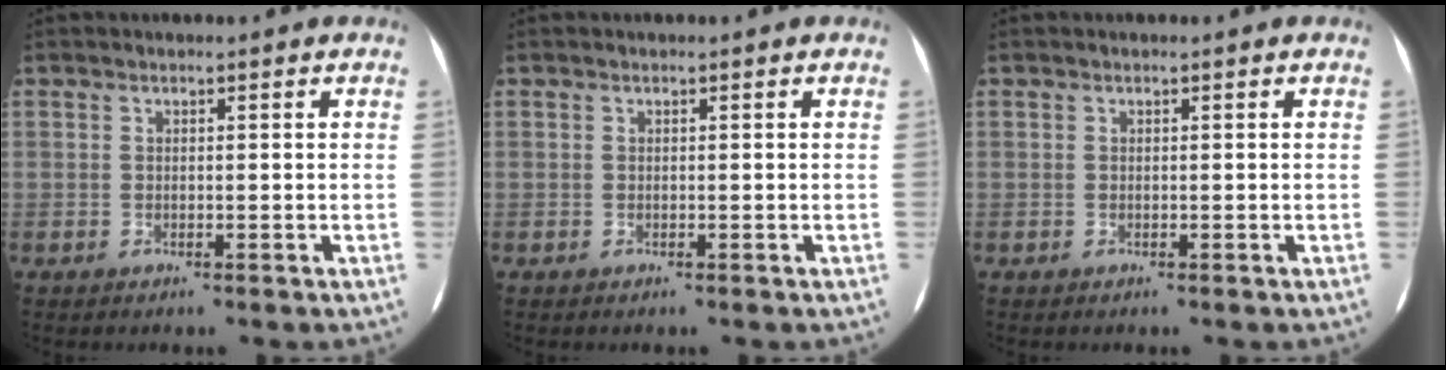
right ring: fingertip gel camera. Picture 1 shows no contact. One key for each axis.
{"total": 0.0}
{"total": 0.0}